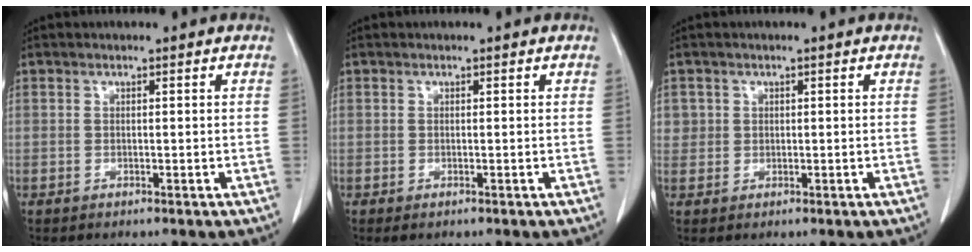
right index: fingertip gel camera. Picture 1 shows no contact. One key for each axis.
{"total": 0.0}
{"total": 3.4, "fx": 1.4, "fy": 3.1, "fz": -0.2, "tx": 0.022, "ty": 0.003, "tz": 0.025}